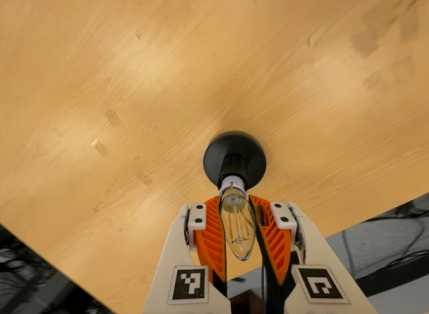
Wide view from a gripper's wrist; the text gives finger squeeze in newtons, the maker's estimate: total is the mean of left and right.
{"total": 19.3, "left": 18.5, "right": 20.0}